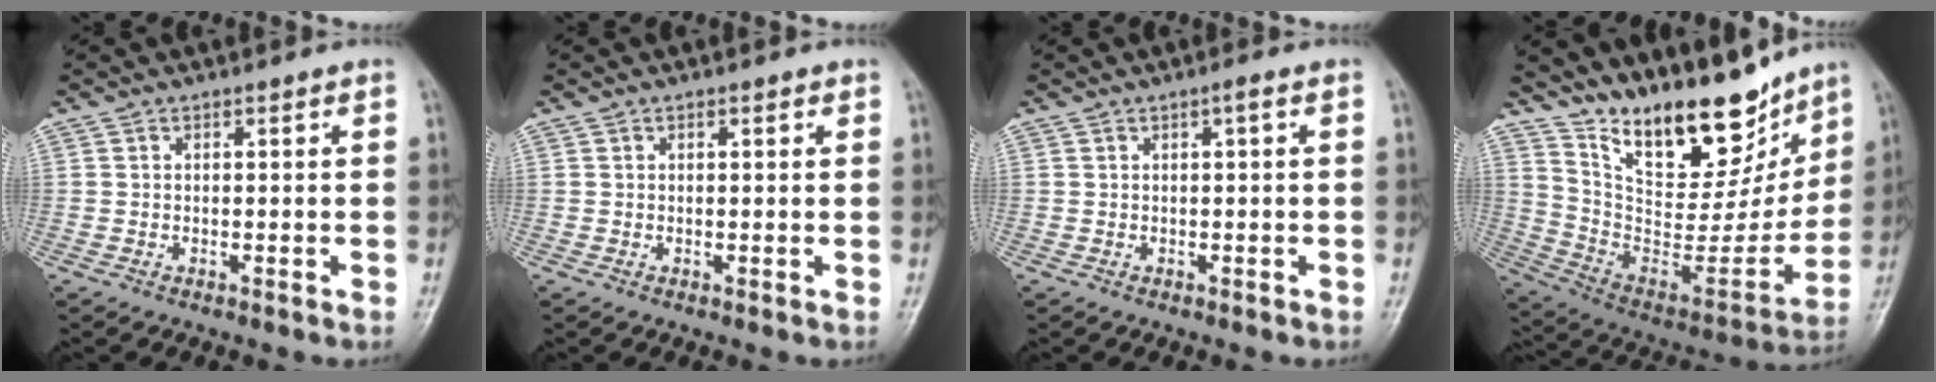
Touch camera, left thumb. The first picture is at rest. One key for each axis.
{"total": 1.1, "fx": 0.5, "fy": 0.4, "fz": 0.9, "tx": -0.012, "ty": 0.001, "tz": 0.005}
{"total": 1.1, "fx": 0.3, "fy": 0.0, "fz": 1.0, "tx": -0.020, "ty": 0.002, "tz": 0.002}
{"total": 23.8, "fx": 17.1, "fy": 9.3, "fz": 13.7, "tx": -0.172, "ty": -0.087, "tz": 0.294}